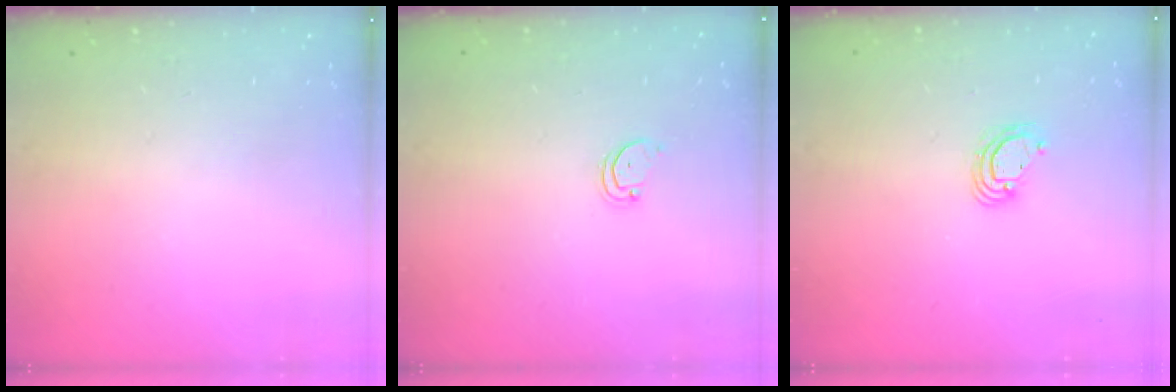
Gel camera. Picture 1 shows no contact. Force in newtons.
{"total": 1.8, "press": 1.7, "slide": 0.2}
{"total": 4.6, "press": 4.6, "slide": 0.2}